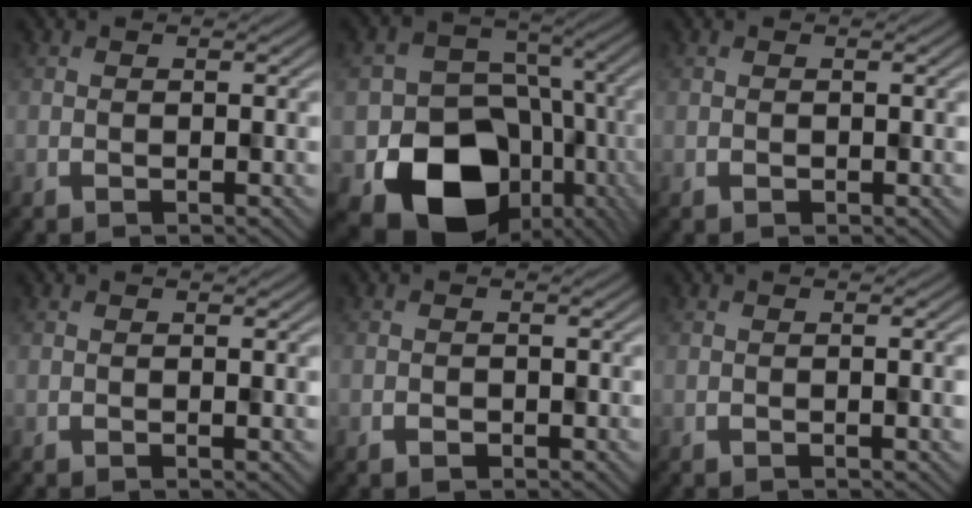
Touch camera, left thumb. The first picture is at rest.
{"total": 15.8, "force": [-5.3, 12.8, 7.7], "torque": [-0.127, -0.057, -0.069]}
{"total": 0.0}
{"total": 0.8, "force": [0.3, 0.0, 0.7], "torque": [-0.012, 0.003, 0.005]}
{"total": 0.8, "force": [-0.2, 0.8, 0.3], "torque": [-0.003, -0.001, -0.003]}
{"total": 1.5, "force": [0.1, 0.3, 1.5], "torque": [-0.023, 0.004, -0.001]}